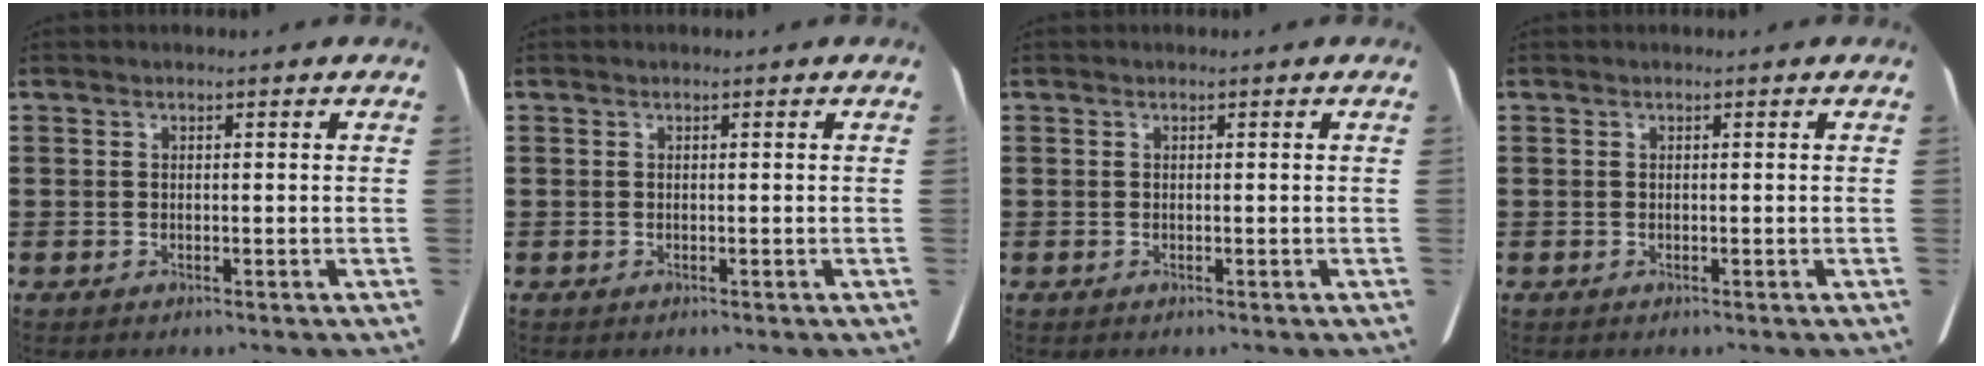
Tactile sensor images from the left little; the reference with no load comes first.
{"total": 0.0}
{"total": 0.0}
{"total": 0.0}